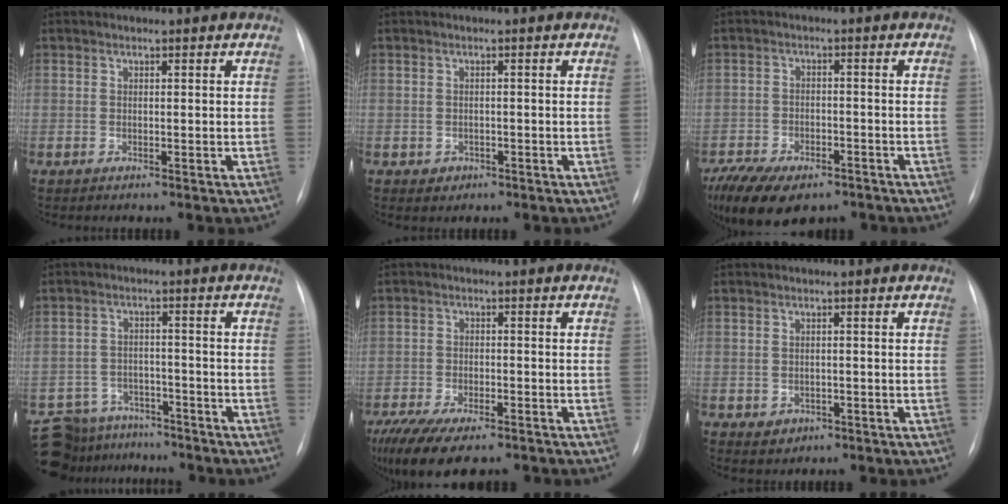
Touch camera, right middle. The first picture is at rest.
{"total": 1.4, "force": [-0.6, 1.3, 0.2], "torque": [0.001, 0.006, -0.004]}
{"total": 13.6, "force": [-9.6, 6.6, 6.9], "torque": [-0.137, 0.000, -0.142]}
{"total": 10.9, "force": [-9.4, 5.3, 1.3], "torque": [-0.031, 0.012, -0.135]}
{"total": 13.7, "force": [-9.8, 5.2, 8.0], "torque": [-0.164, -0.014, -0.148]}
{"total": 2.0, "force": [-0.8, 1.8, 0.5], "torque": [-0.003, 0.005, -0.002]}